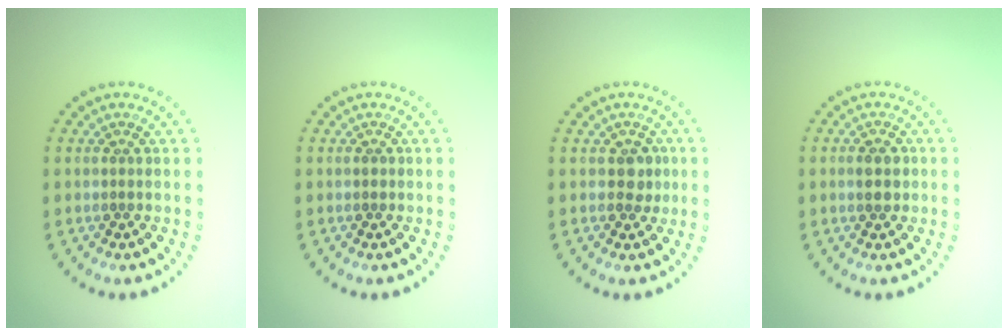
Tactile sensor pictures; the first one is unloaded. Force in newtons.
{"total": 0.5, "press": 0.5, "slide": 0.0}
{"total": 1.7, "press": 1.7, "slide": 0.4}
{"total": 2.3, "press": 2.3, "slide": 0.1}